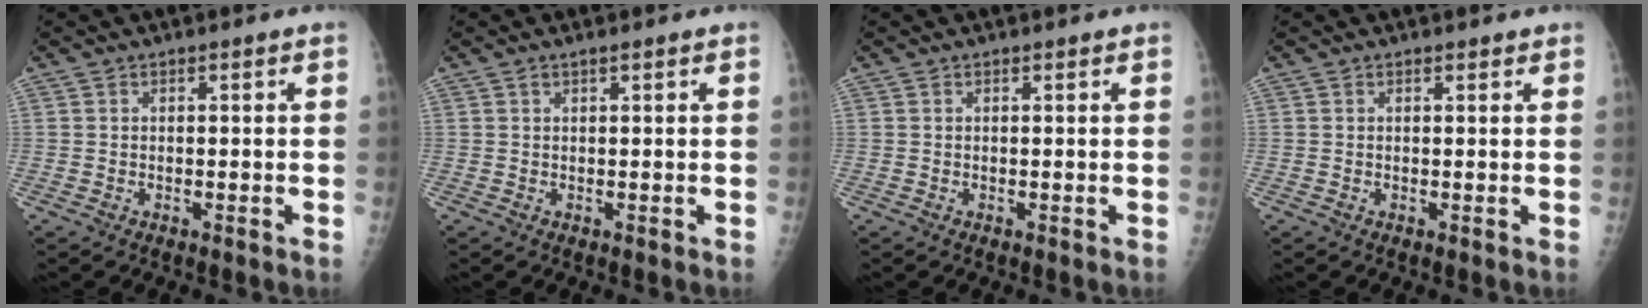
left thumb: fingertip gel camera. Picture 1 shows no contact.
{"total": 0.6, "force": [0.4, 0.2, 0.5], "torque": [-0.005, 0.002, 0.008]}
{"total": 0.0}
{"total": 0.8, "force": [0.6, 0.3, 0.2], "torque": [-0.003, -0.004, 0.008]}